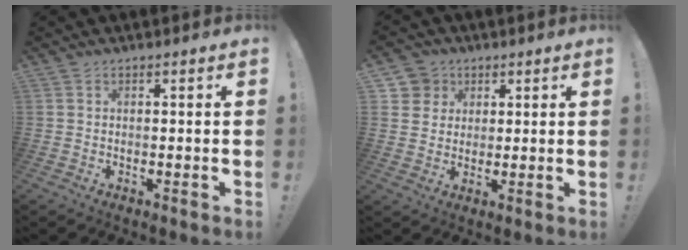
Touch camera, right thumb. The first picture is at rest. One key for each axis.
{"total": 6.3, "fx": 2.4, "fy": 5.8, "fz": 0.7, "tx": -0.010, "ty": -0.014, "tz": 0.047}